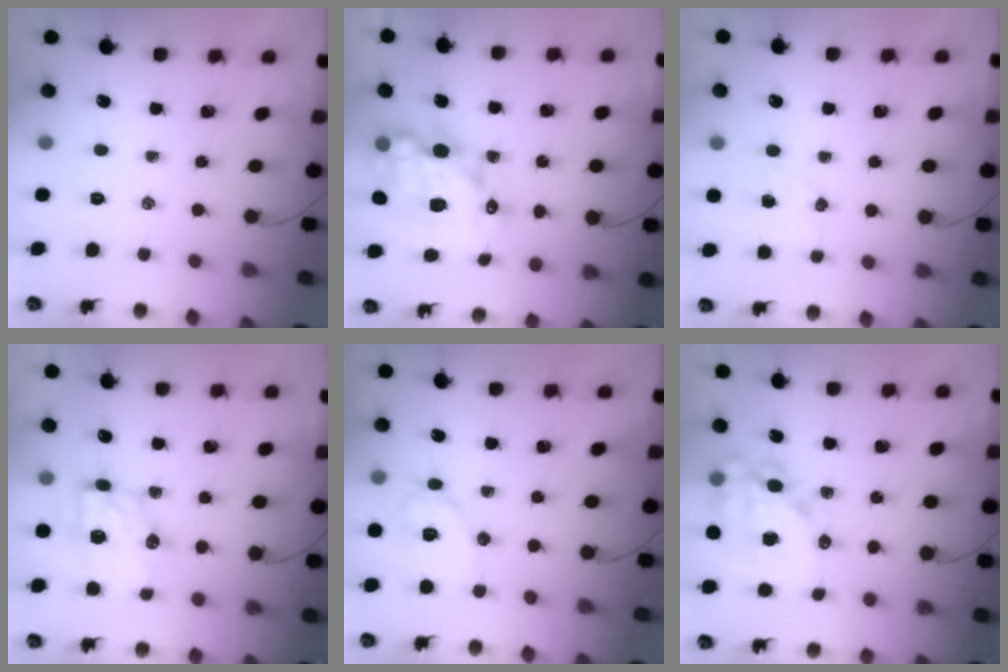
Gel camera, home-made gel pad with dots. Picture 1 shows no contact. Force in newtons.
{"total": 15.4, "press": 15.1, "slide": 3.4}
{"total": 4.0, "press": 3.8, "slide": 1.2}
{"total": 7.8, "press": 7.7, "slide": 1.0}
{"total": 9.0, "press": 9.0, "slide": 0.3}
{"total": 15.1, "press": 14.7, "slide": 3.6}